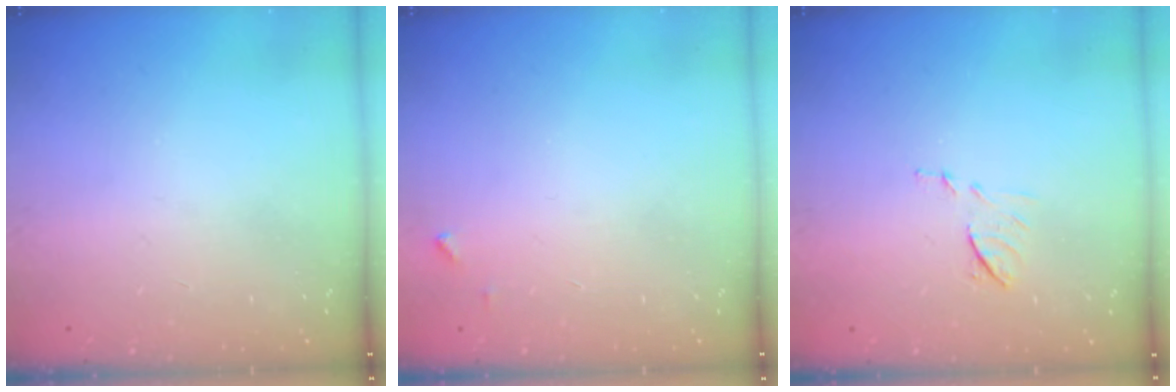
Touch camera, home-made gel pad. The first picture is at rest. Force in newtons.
{"total": 3.6, "press": 3.6, "slide": 0.2}
{"total": 6.6, "press": 6.6, "slide": 0.5}